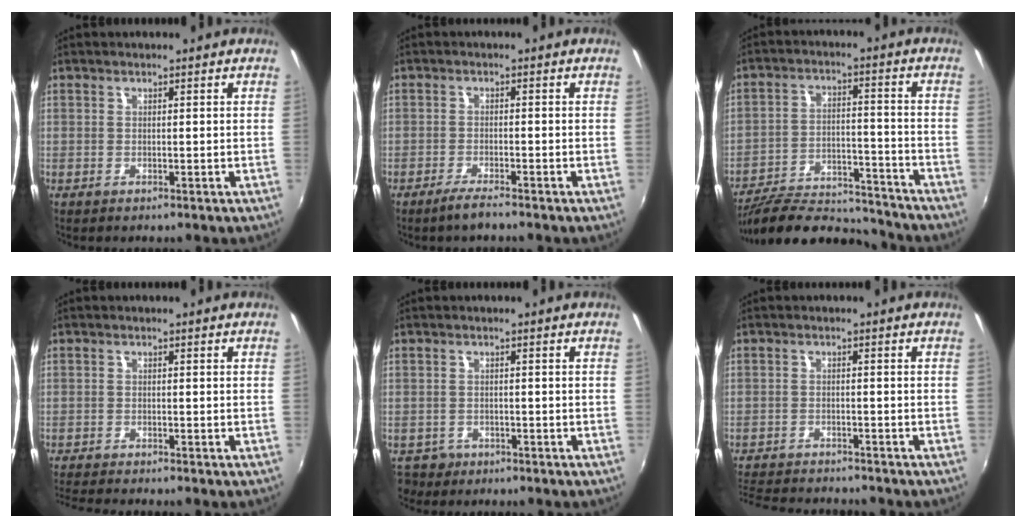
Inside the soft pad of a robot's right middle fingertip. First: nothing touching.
{"total": 3.2, "force": [-2.6, 0.1, 1.8], "torque": [-0.050, -0.006, -0.052]}
{"total": 19.5, "force": [-17.6, 4.7, 6.9], "torque": [-0.136, -0.005, -0.260]}
{"total": 4.5, "force": [-4.2, -0.3, 1.5], "torque": [-0.043, -0.022, -0.077]}
{"total": 3.5, "force": [-2.0, 2.8, 0.6], "torque": [-0.023, -0.002, -0.031]}
{"total": 10.5, "force": [-9.6, 2.3, 3.5], "torque": [-0.094, -0.012, -0.155]}